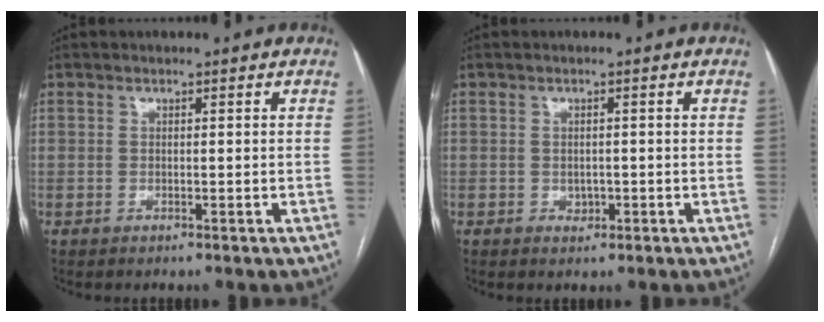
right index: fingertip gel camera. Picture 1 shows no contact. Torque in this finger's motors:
{"motor_torque": [0.34, 0.09, 0.07, 0.02]}